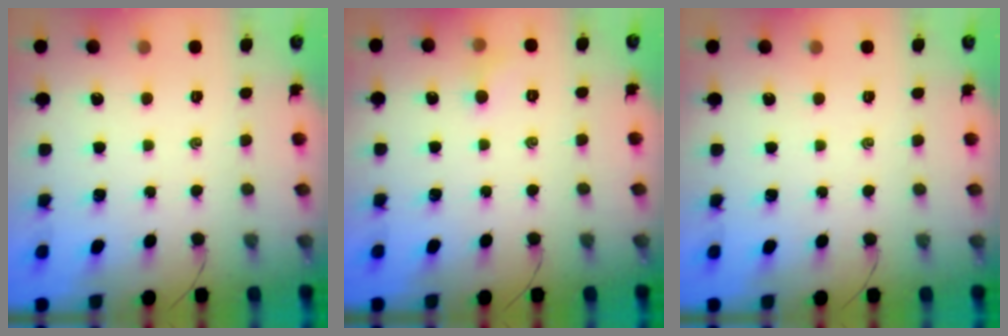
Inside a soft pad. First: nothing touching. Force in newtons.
{"total": 4.8, "press": 4.6, "slide": 1.5}
{"total": 0.0}